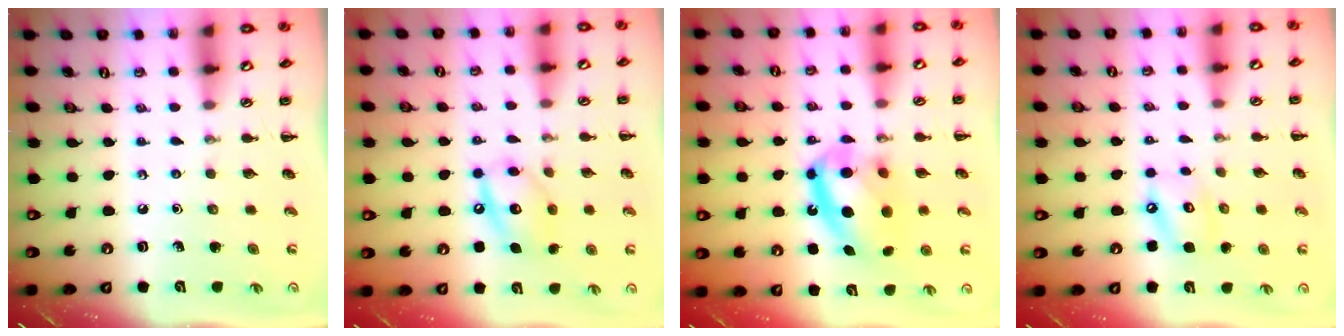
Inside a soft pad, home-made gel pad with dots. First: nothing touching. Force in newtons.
{"total": 12.2, "press": 12.0, "slide": 2.0}
{"total": 16.0, "press": 15.5, "slide": 3.9}
{"total": 8.0, "press": 7.9, "slide": 1.1}